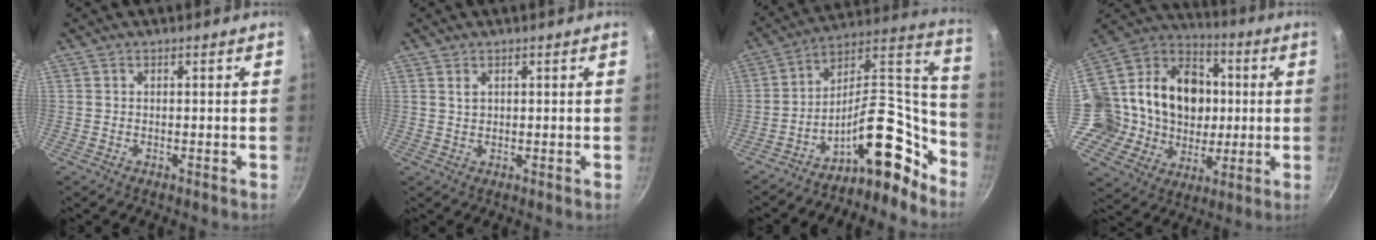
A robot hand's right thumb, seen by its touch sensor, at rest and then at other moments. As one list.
[{"total": 1.2, "force": [0.6, 0.7, 0.7], "torque": [-0.012, 0.000, 0.012]}, {"total": 19.0, "force": [-12.2, 9.0, 11.5], "torque": [-0.107, 0.127, -0.207]}, {"total": 25.1, "force": [1.6, 21.6, 12.7], "torque": [-0.204, 0.029, 0.030]}]